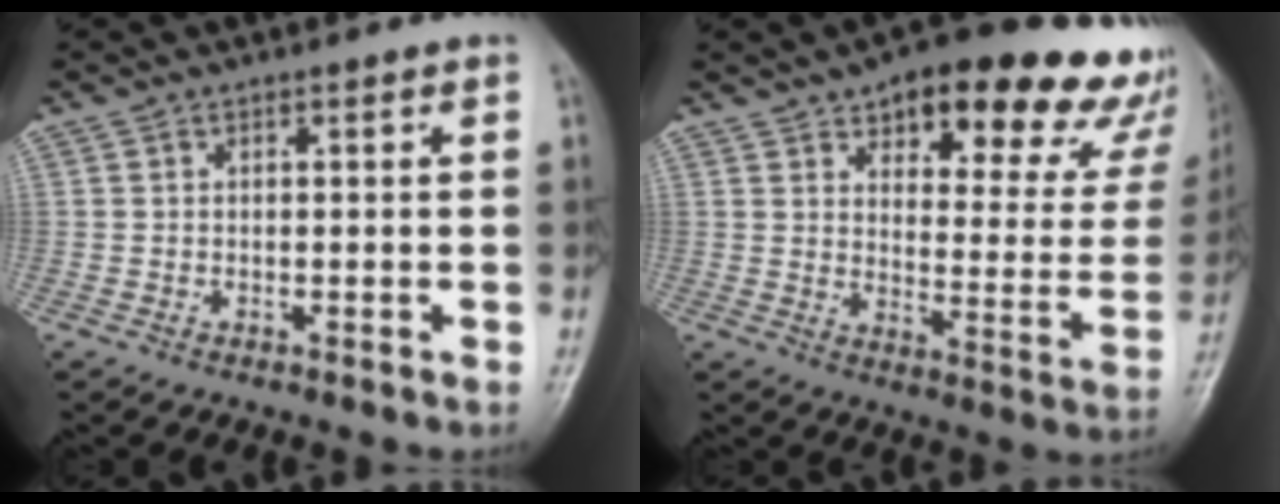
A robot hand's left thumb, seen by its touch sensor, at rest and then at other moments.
{"total": 25.2, "force": [16.6, 10.1, 16.0], "torque": [-0.157, -0.060, 0.204]}